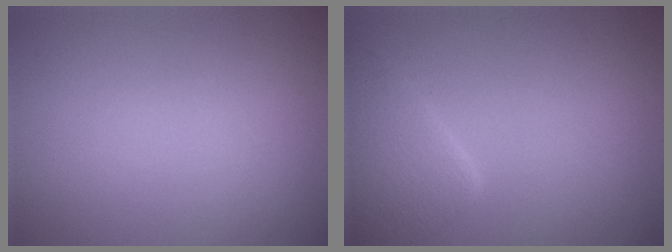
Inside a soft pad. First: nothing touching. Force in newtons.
{"total": 3.6, "press": 3.6, "slide": 0.1}